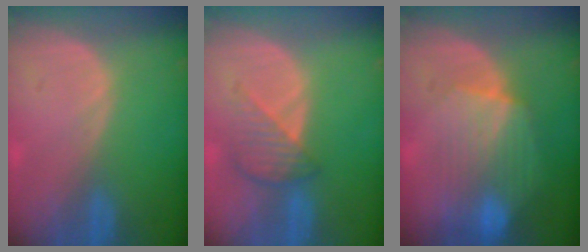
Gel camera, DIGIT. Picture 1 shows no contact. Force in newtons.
{"total": 4.5, "press": 4.2, "slide": 1.7}
{"total": 8.4, "press": 8.0, "slide": 2.3}